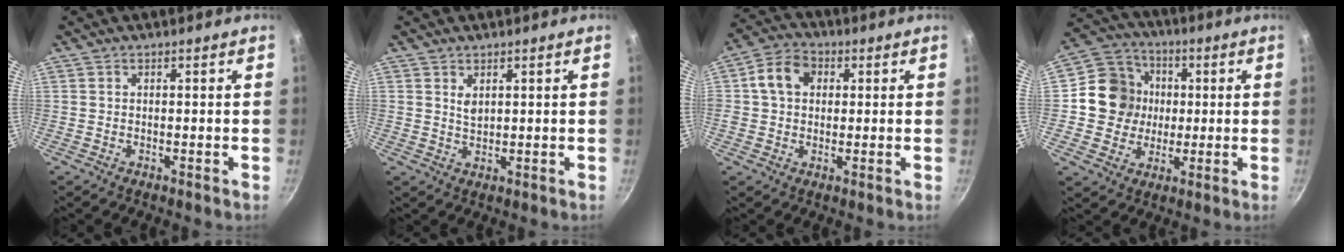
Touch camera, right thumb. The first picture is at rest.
{"total": 2.3, "force": [1.1, 1.3, 1.5], "torque": [-0.024, -0.008, 0.022]}
{"total": 7.7, "force": [1.7, 6.2, 4.3], "torque": [-0.055, 0.012, 0.014]}
{"total": 13.7, "force": [0.4, 12.8, 5.0], "torque": [-0.056, 0.023, -0.007]}